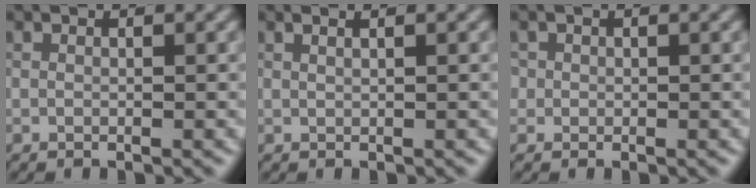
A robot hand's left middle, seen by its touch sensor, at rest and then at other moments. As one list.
[{"total": 1.7, "force": [1.0, 0.8, 1.1], "torque": [0.006, 0.010, -0.007]}, {"total": 0.6, "force": [-0.1, 0.3, -0.6], "torque": [0.011, 0.000, 0.006]}]